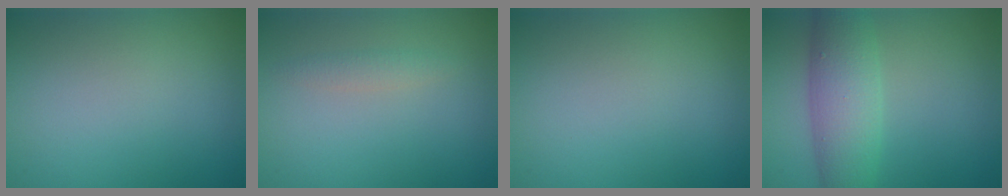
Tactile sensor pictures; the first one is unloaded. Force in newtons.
{"total": 1.1, "press": 1.1, "slide": 0.0}
{"total": 0.0}
{"total": 5.8, "press": 5.8, "slide": 0.3}